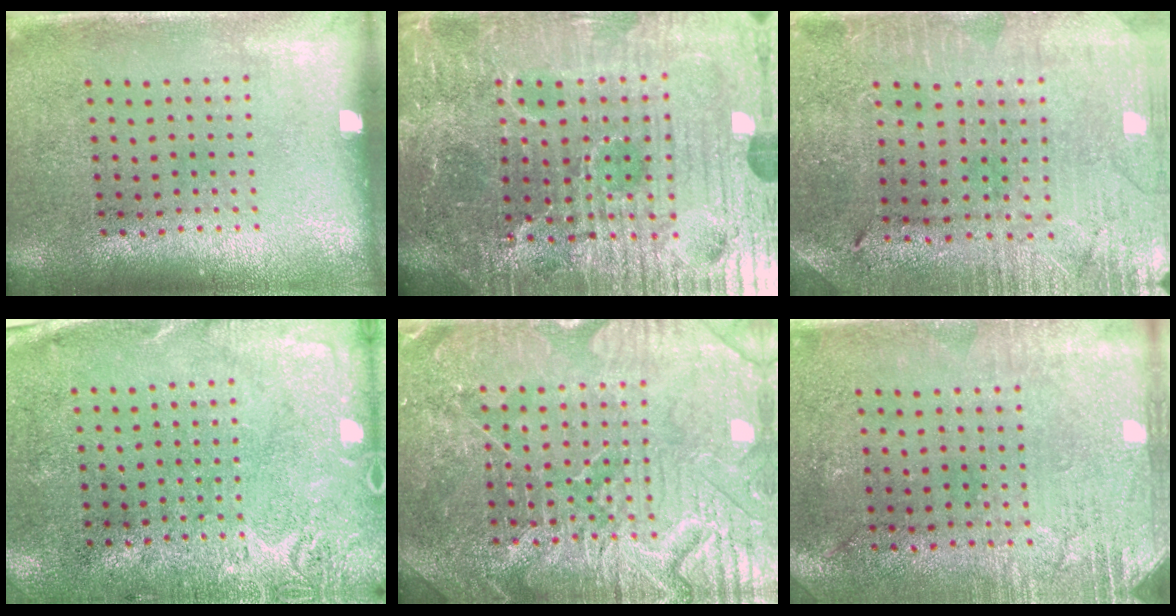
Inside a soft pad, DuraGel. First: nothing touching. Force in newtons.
{"total": 6.6, "press": 6.1, "slide": 2.7}
{"total": 0.7, "press": 0.6, "slide": 0.3}
{"total": 2.8, "press": 2.3, "slide": 1.6}
{"total": 4.7, "press": 4.7, "slide": 0.6}
{"total": 2.8, "press": 2.3, "slide": 1.6}